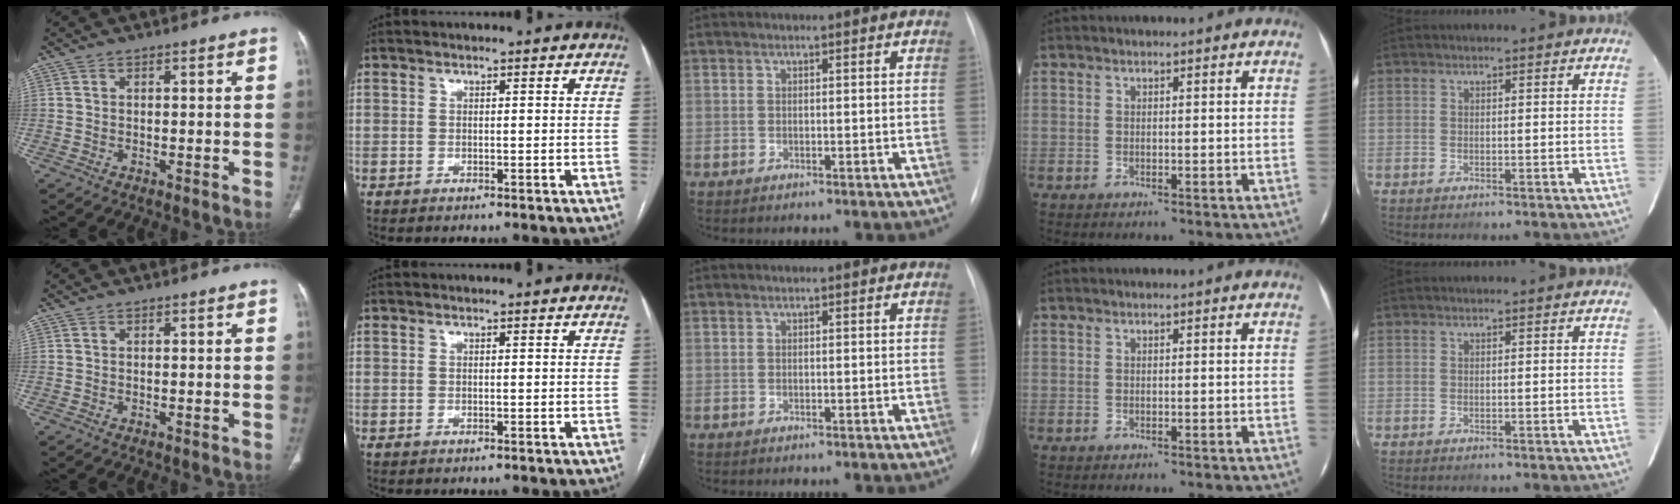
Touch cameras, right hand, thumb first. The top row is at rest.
{}